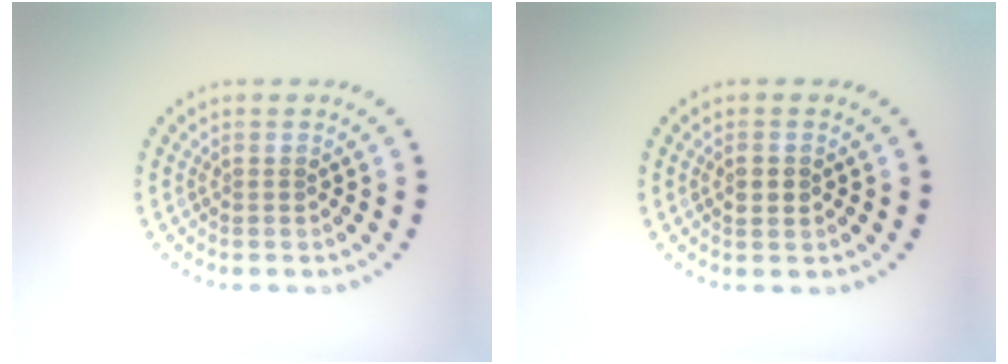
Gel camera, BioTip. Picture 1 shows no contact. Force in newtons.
{"total": 1.0, "press": 1.0, "slide": 0.0}